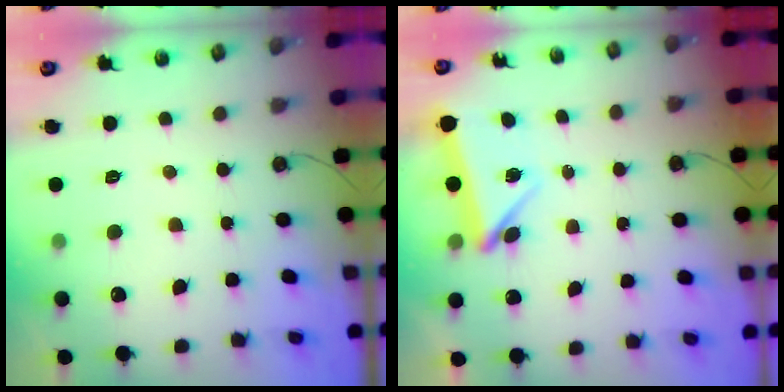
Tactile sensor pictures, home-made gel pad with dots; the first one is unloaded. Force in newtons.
{"total": 6.2, "press": 6.2, "slide": 0.3}